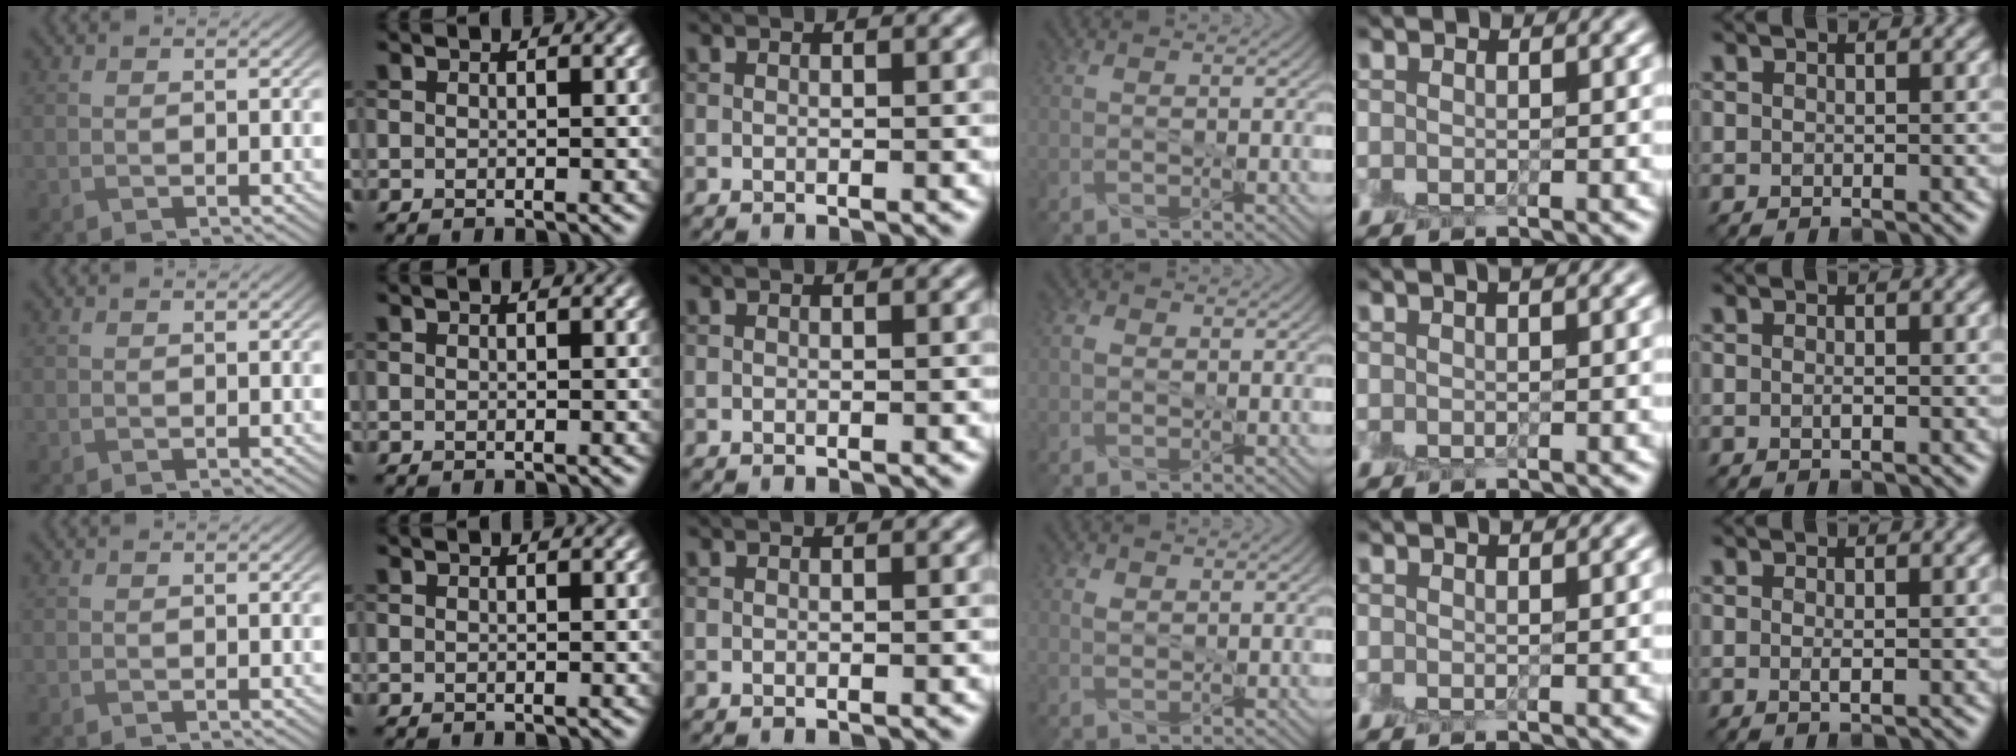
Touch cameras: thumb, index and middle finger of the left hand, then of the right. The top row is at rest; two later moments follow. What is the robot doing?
{"motion": "peel", "object": "sticky note"}